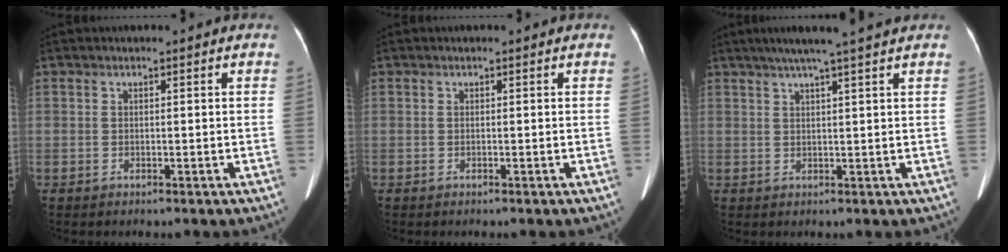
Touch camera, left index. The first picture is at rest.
{"total": 0.0}
{"total": 7.4, "force": [5.6, -1.1, 4.7], "torque": [-0.071, 0.020, 0.079]}